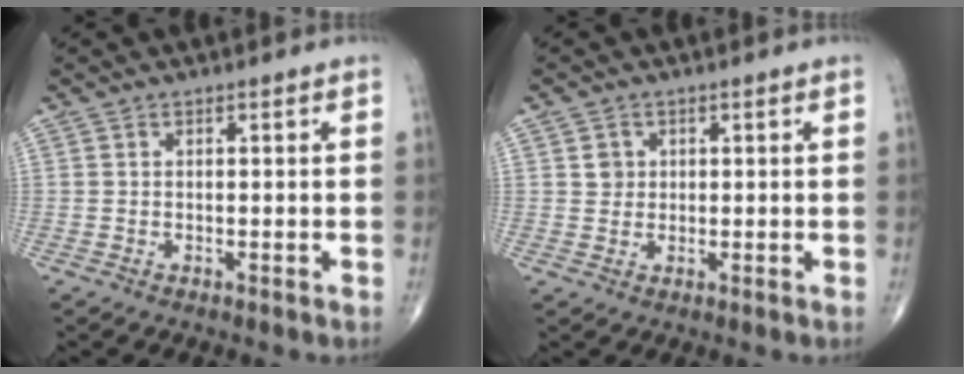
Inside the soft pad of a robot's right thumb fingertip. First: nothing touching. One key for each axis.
{"total": 2.2, "fx": 0.6, "fy": 2.0, "fz": 0.6, "tx": 0.001, "ty": -0.002, "tz": 0.009}